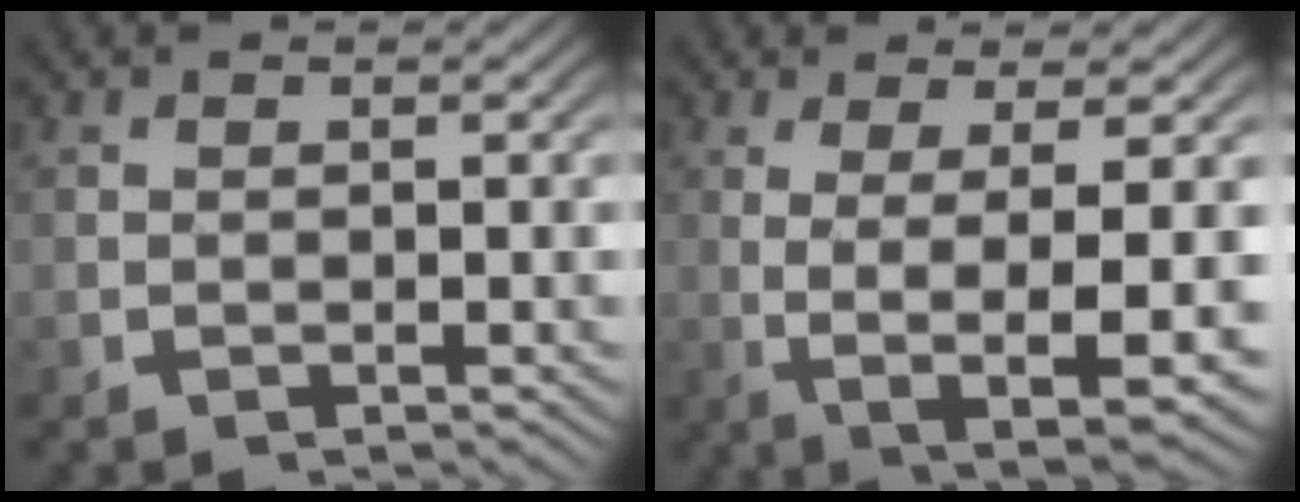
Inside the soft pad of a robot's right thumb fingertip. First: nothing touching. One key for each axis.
{"total": 8.0, "fx": -1.5, "fy": 2.5, "fz": 7.5, "tx": -0.140, "ty": -0.025, "tz": -0.003}